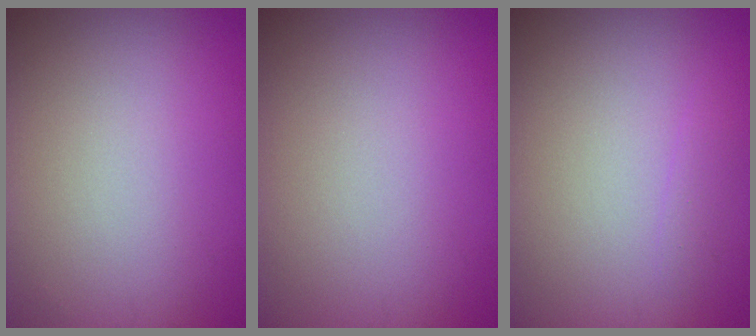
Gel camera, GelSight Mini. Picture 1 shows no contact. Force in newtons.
{"total": 0.0}
{"total": 0.8, "press": 0.8, "slide": 0.0}